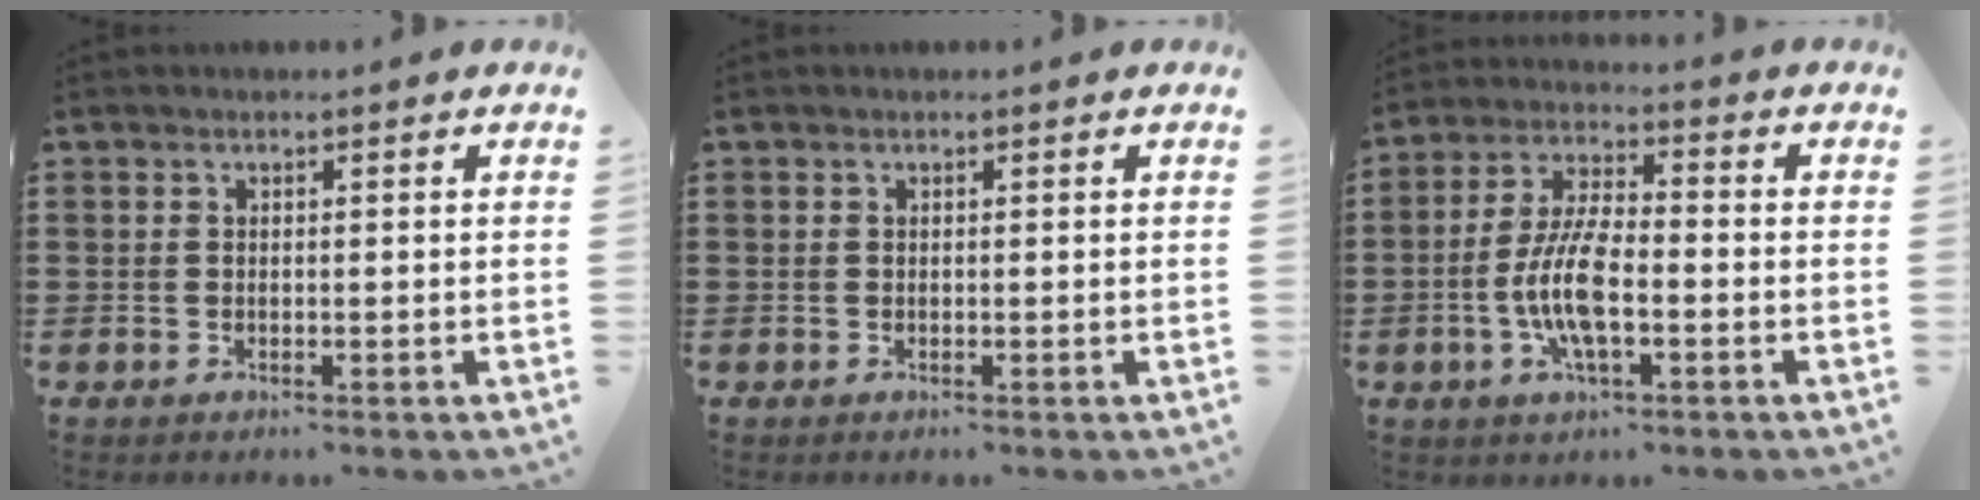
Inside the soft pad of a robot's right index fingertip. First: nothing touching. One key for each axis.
{"total": 0.0}
{"total": 9.2, "fx": -2.3, "fy": 3.1, "fz": 8.4, "tx": -0.187, "ty": -0.012, "tz": -0.048}